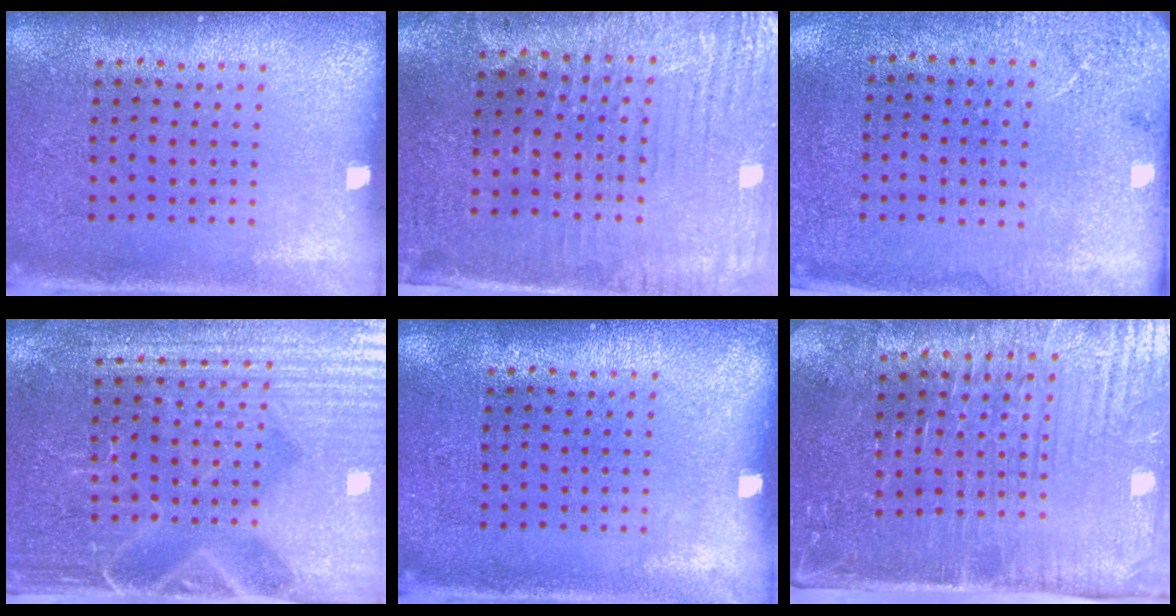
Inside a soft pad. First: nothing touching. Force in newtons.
{"total": 3.1, "press": 2.7, "slide": 1.5}
{"total": 2.6, "press": 2.1, "slide": 1.5}
{"total": 4.7, "press": 4.4, "slide": 1.8}
{"total": 0.0}
{"total": 5.0, "press": 4.5, "slide": 2.4}